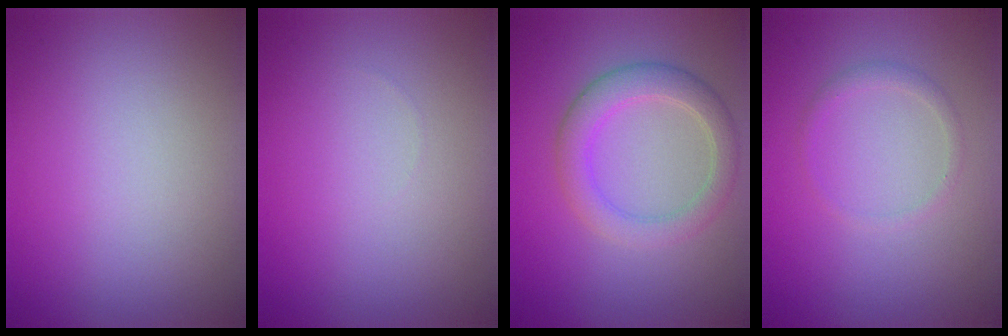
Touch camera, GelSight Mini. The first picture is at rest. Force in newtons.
{"total": 0.0}
{"total": 3.7, "press": 3.7, "slide": 0.3}
{"total": 1.1, "press": 1.0, "slide": 0.1}